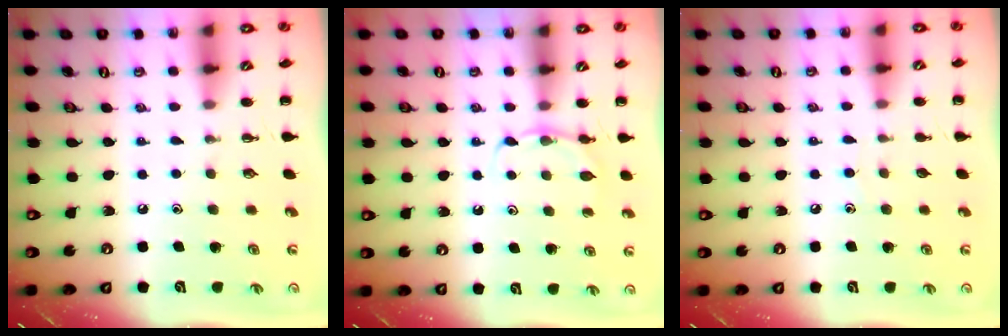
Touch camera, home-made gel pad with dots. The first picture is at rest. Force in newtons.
{"total": 5.5, "press": 5.2, "slide": 1.5}
{"total": 2.5, "press": 2.3, "slide": 1.0}